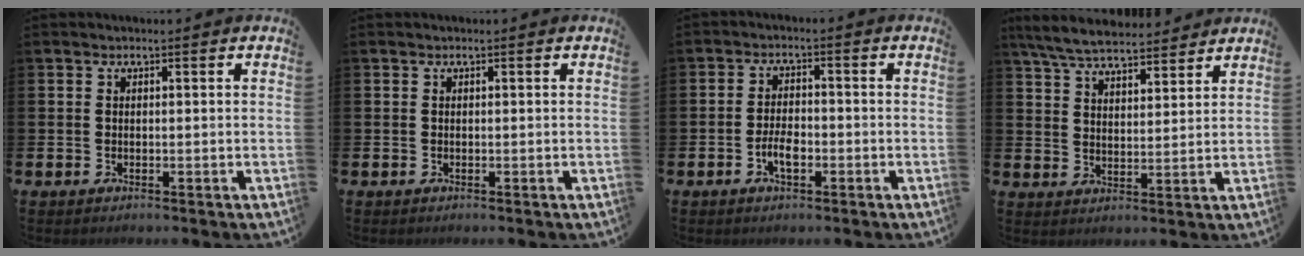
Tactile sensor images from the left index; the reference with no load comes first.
{"total": 0.0}
{"total": 3.2, "force": [-1.2, 1.5, 2.6], "torque": [-0.045, 0.004, -0.022]}
{"total": 6.8, "force": [6.5, 1.2, 1.7], "torque": [-0.060, -0.028, 0.118]}